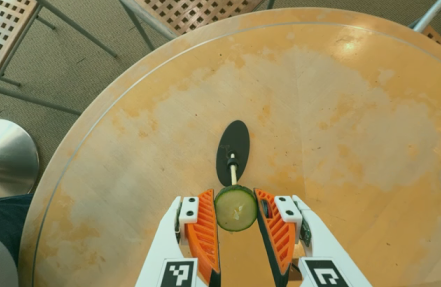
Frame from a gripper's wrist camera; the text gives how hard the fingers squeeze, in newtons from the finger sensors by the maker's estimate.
{"total": 8.1, "left": 7.8, "right": 8.3}